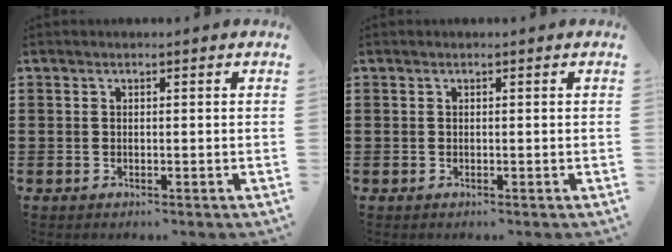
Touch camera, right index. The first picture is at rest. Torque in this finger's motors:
{"motor_torque": [-0.05, 0.06, 0.00, 0.00]}